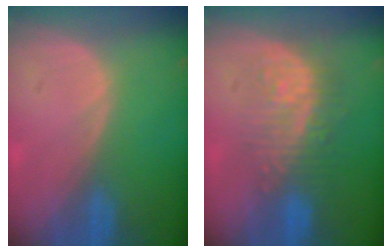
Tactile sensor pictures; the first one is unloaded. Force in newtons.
{"total": 8.9, "press": 8.3, "slide": 3.2}